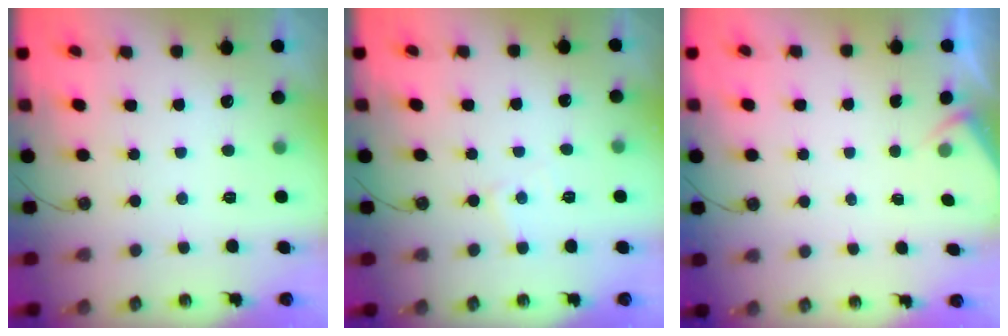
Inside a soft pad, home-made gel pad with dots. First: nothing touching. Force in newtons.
{"total": 3.6, "press": 3.6, "slide": 0.5}
{"total": 2.0, "press": 1.9, "slide": 0.4}